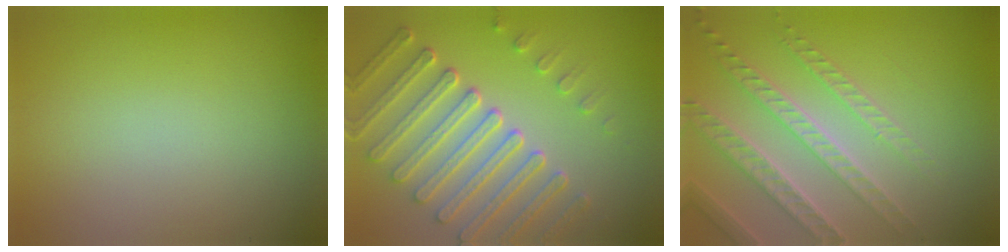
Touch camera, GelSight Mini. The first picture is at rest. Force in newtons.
{"total": 7.3, "press": 5.5, "slide": 4.8}
{"total": 4.1, "press": 4.0, "slide": 0.8}